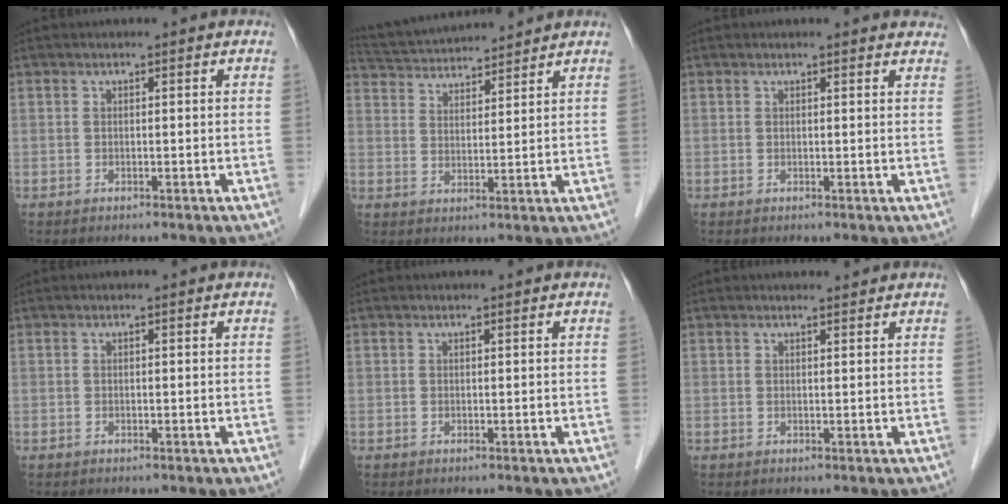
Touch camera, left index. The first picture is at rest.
{"total": 11.3, "force": [10.8, 1.1, 3.1], "torque": [-0.068, 0.029, 0.180]}
{"total": 4.6, "force": [4.4, 1.0, 0.9], "torque": [-0.002, 0.003, 0.031]}
{"total": 0.0}
{"total": 0.0}
{"total": 1.9, "force": [1.9, 0.3, 0.3], "torque": [-0.011, 0.006, 0.025]}